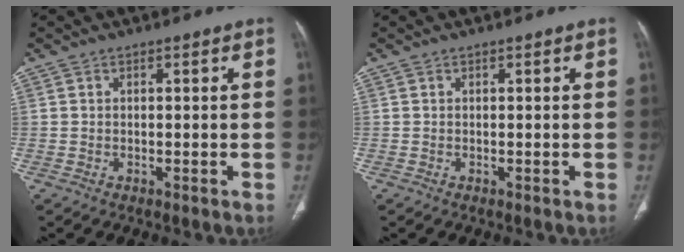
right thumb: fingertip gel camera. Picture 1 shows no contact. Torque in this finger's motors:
{"motor_torque": [0.04, -0.24, 0.31, -0.14, -0.03]}